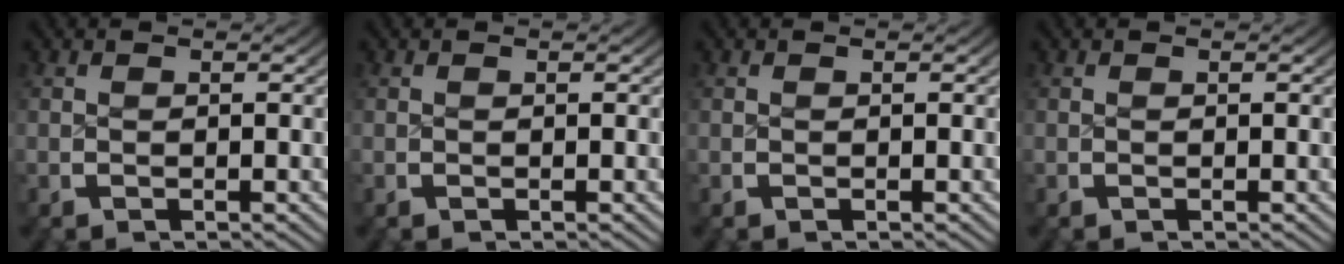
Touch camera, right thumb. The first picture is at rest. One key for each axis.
{"total": 0.0}
{"total": 0.0}
{"total": 0.0}